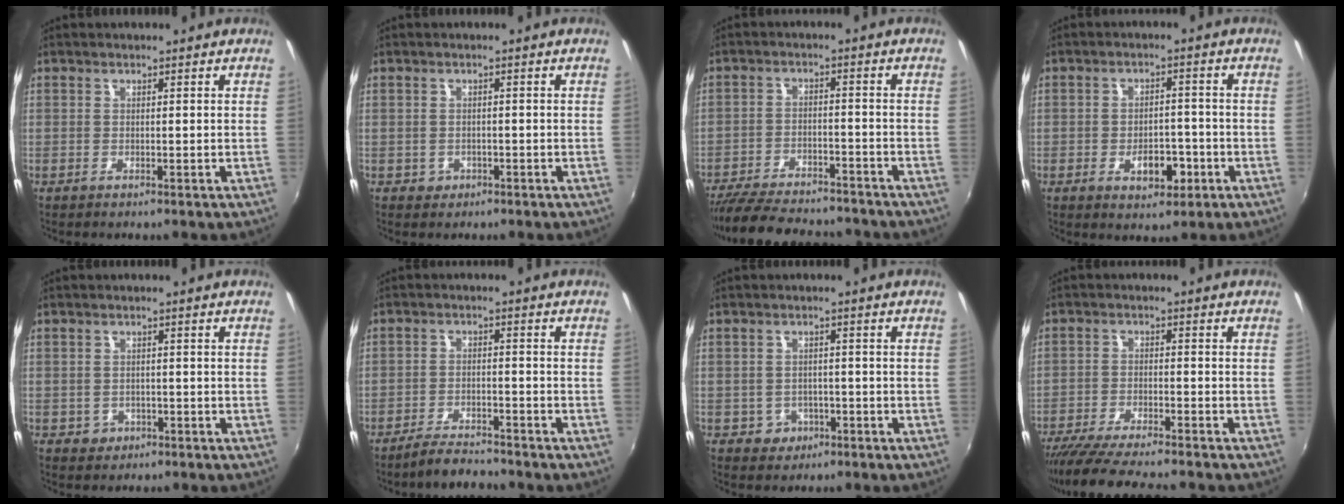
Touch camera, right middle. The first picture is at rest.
{"total": 1.7, "force": [-0.7, 1.6, 0.4], "torque": [-0.010, -0.002, -0.006]}
{"total": 19.3, "force": [-16.6, 5.5, 8.2], "torque": [-0.175, -0.018, -0.243]}
{"total": 5.9, "force": [-2.4, 3.6, 4.0], "torque": [-0.065, 0.002, -0.028]}
{"total": 2.6, "force": [-1.0, 2.4, 0.6], "torque": [-0.017, -0.001, -0.012]}
{"total": 5.9, "force": [-5.4, 0.9, 2.0], "torque": [-0.056, -0.006, -0.092]}
{"total": 3.8, "force": [-1.7, 3.4, 0.5], "torque": [-0.021, 0.006, -0.020]}
{"total": 12.3, "force": [-10.8, 1.1, 5.7], "torque": [-0.126, -0.030, -0.179]}